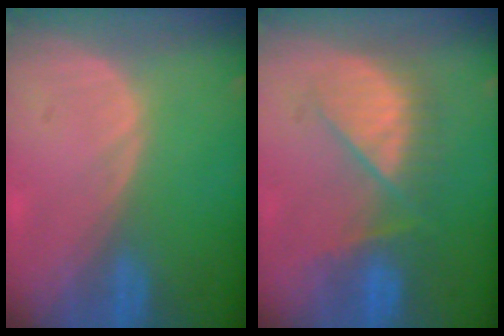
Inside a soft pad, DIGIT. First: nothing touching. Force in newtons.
{"total": 7.7, "press": 7.7, "slide": 0.6}